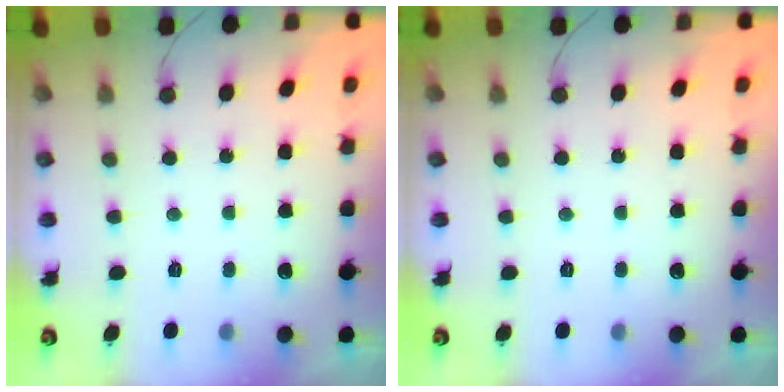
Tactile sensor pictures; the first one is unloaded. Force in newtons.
{"total": 0.0}